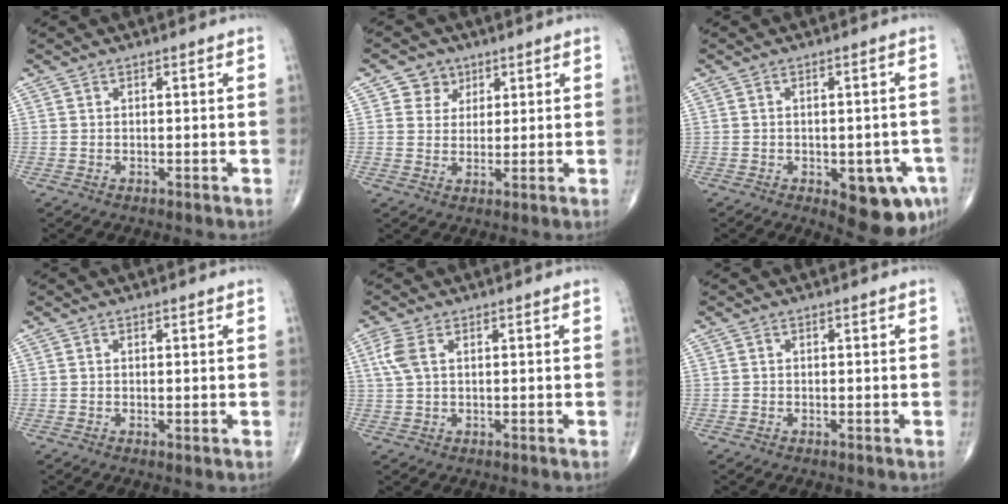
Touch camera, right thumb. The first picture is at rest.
{"total": 4.5, "force": [2.2, 3.9, 0.5], "torque": [0.016, -0.007, 0.033]}
{"total": 10.8, "force": [-4.3, 4.8, 8.7], "torque": [-0.075, 0.010, -0.044]}
{"total": 0.5, "force": [-0.1, 0.1, 0.5], "torque": [-0.011, -0.004, 0.000]}
{"total": 3.8, "force": [1.2, 1.8, 3.1], "torque": [-0.089, 0.015, 0.029]}
{"total": 0.0}